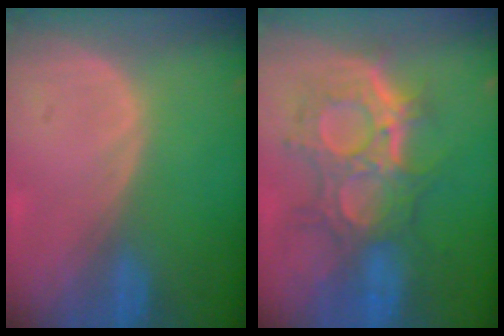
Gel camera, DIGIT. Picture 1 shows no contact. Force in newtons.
{"total": 10.3, "press": 9.8, "slide": 3.3}